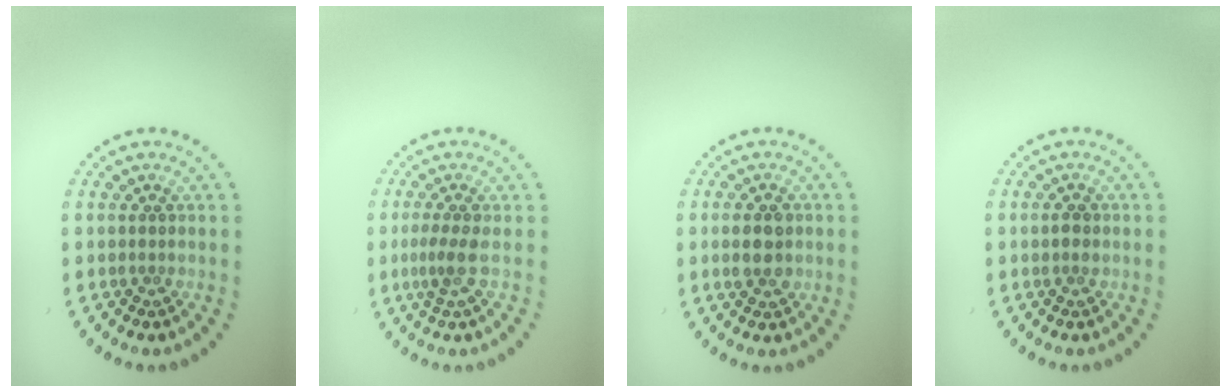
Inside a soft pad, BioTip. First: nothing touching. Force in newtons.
{"total": 1.6, "press": 1.3, "slide": 1.0}
{"total": 2.9, "press": 2.9, "slide": 0.1}
{"total": 1.1, "press": 1.1, "slide": 0.1}